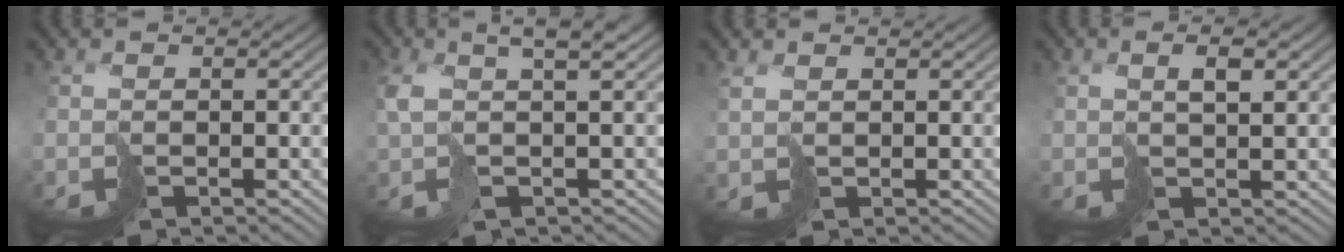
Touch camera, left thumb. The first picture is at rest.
{"total": 6.1, "force": [1.7, 1.8, 5.6], "torque": [-0.102, 0.011, 0.026]}
{"total": 1.6, "force": [1.5, 0.3, -0.2], "torque": [-0.001, 0.002, 0.034]}
{"total": 2.6, "force": [1.4, 0.5, 2.1], "torque": [-0.037, 0.006, 0.028]}